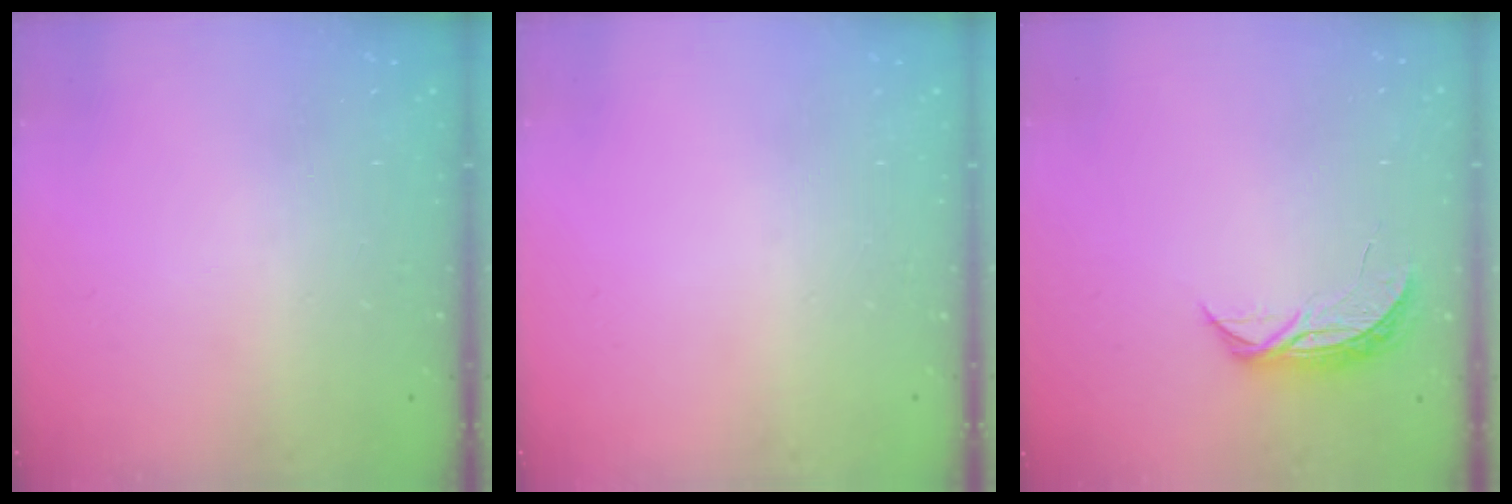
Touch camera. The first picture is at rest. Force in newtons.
{"total": 0.0}
{"total": 5.8, "press": 5.8, "slide": 0.6}